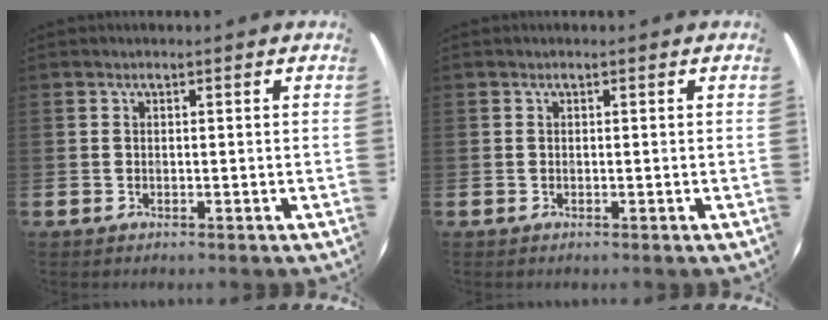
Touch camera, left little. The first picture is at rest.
{"total": 0.0}